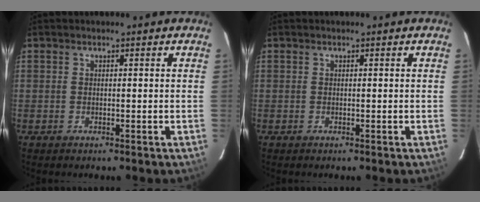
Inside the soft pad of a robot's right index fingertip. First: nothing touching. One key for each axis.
{"total": 0.0}